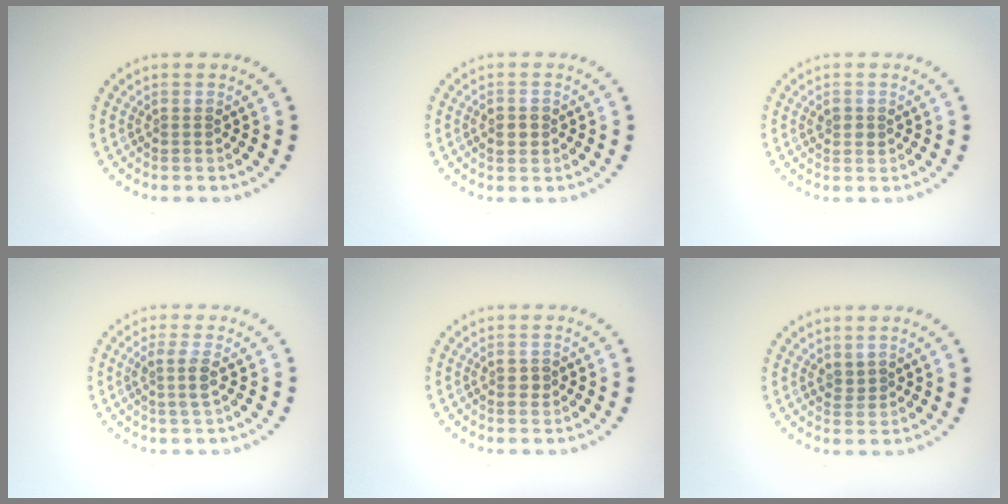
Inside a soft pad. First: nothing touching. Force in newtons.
{"total": 1.9, "press": 1.9, "slide": 0.1}
{"total": 1.0, "press": 1.0, "slide": 0.1}
{"total": 1.9, "press": 1.6, "slide": 1.1}
{"total": 1.0, "press": 1.0, "slide": 0.3}
{"total": 0.7, "press": 0.4, "slide": 0.5}